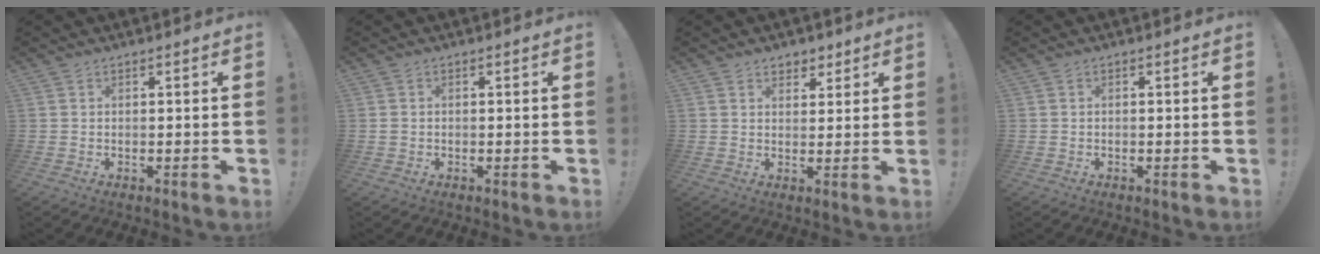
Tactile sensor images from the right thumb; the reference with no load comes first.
{"total": 0.7, "force": [-0.2, 0.5, 0.5], "torque": [-0.014, 0.004, -0.002]}
{"total": 4.2, "force": [2.9, 3.0, 0.7], "torque": [0.005, -0.016, 0.051]}
{"total": 0.0}